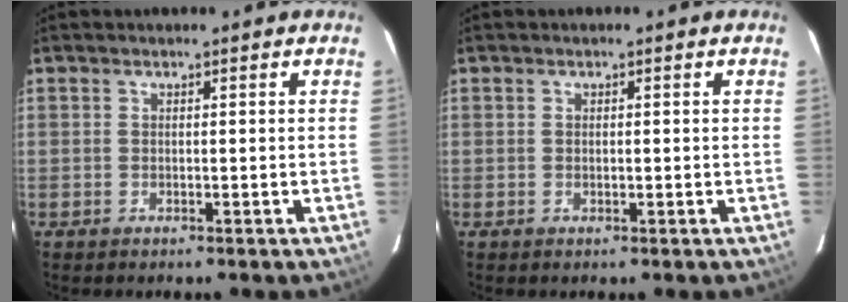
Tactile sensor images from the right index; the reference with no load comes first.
{"total": 0.5, "force": [0.0, 0.3, 0.4], "torque": [-0.008, 0.002, 0.001]}